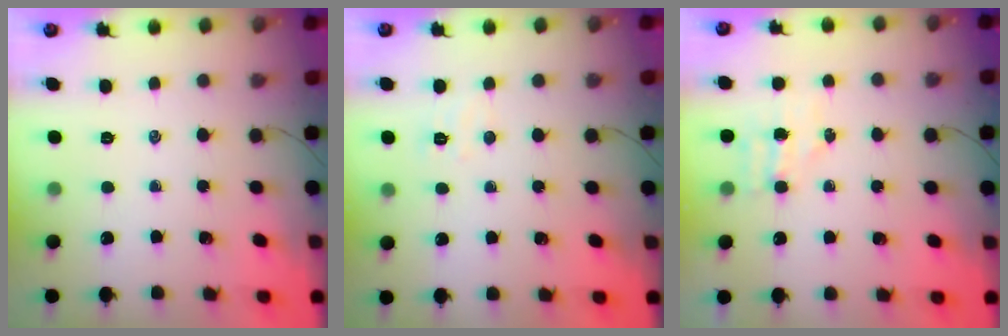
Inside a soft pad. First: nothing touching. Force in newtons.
{"total": 4.6, "press": 4.4, "slide": 1.1}
{"total": 4.2, "press": 4.1, "slide": 1.1}